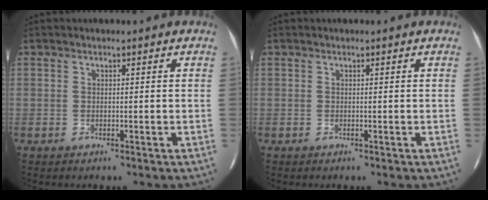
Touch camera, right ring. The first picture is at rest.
{"total": 0.0}